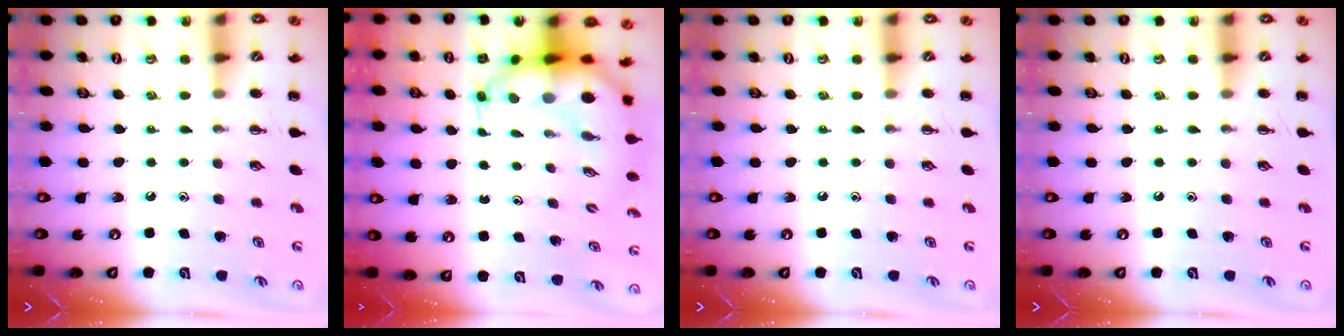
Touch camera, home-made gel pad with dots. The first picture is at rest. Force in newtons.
{"total": 8.2, "press": 7.9, "slide": 2.3}
{"total": 0.0}
{"total": 0.0}